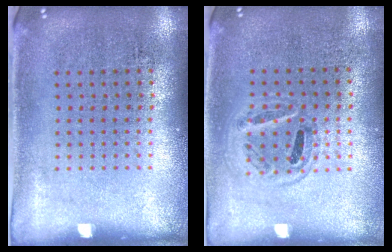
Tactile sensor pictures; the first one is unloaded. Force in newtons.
{"total": 0.9, "press": 0.9, "slide": 0.1}